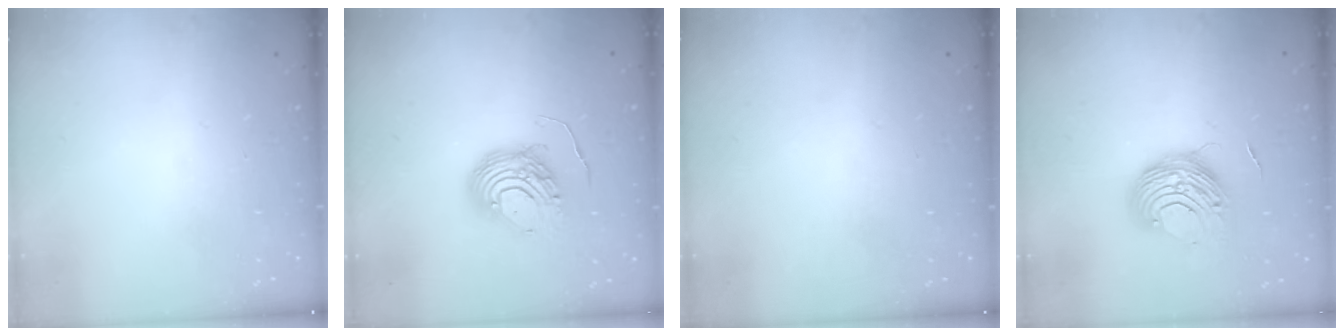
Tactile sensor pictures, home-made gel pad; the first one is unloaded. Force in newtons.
{"total": 9.8, "press": 9.7, "slide": 1.0}
{"total": 0.0}
{"total": 9.7, "press": 9.6, "slide": 0.6}